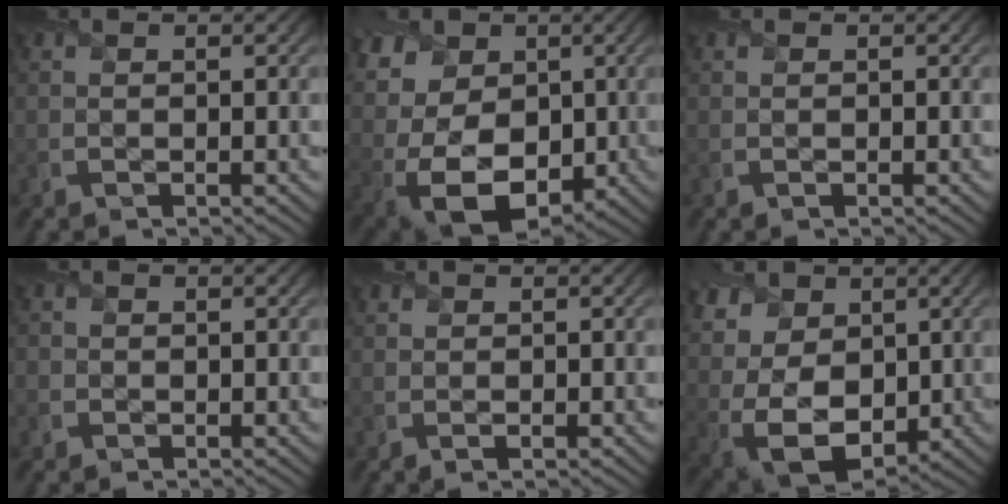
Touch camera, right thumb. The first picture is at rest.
{"total": 14.9, "force": [1.7, 11.2, 9.7], "torque": [-0.232, 0.011, 0.027]}
{"total": 0.0}
{"total": 1.0, "force": [-0.3, 0.9, 0.1], "torque": [0.004, -0.004, -0.009]}
{"total": 0.8, "force": [0.3, 0.5, 0.6], "torque": [-0.011, -0.001, 0.007]}
{"total": 12.2, "force": [2.8, 8.9, 7.9], "torque": [-0.201, 0.012, 0.056]}